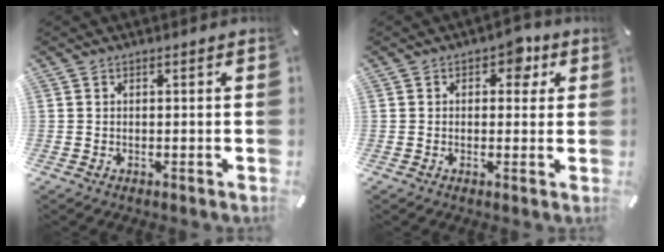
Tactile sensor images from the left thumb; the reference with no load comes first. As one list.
[{"total": 5.5, "force": [2.1, 3.7, 3.5], "torque": [-0.028, -0.005, 0.027]}]